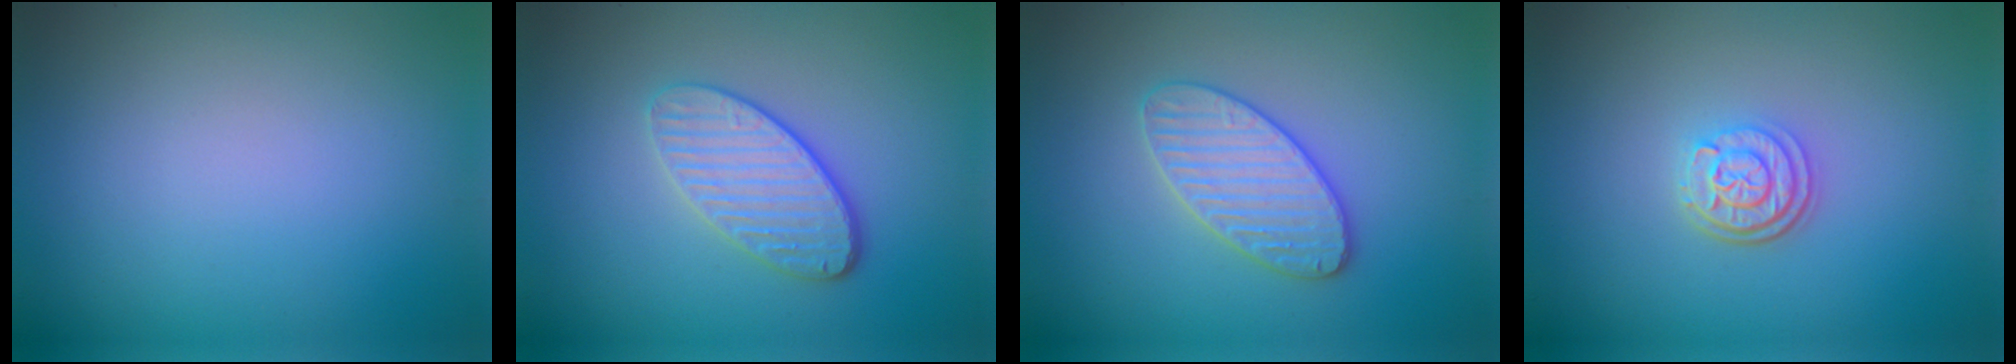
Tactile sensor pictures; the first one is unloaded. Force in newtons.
{"total": 3.9, "press": 3.3, "slide": 2.0}
{"total": 3.5, "press": 3.5, "slide": 0.6}
{"total": 3.0, "press": 2.4, "slide": 1.8}